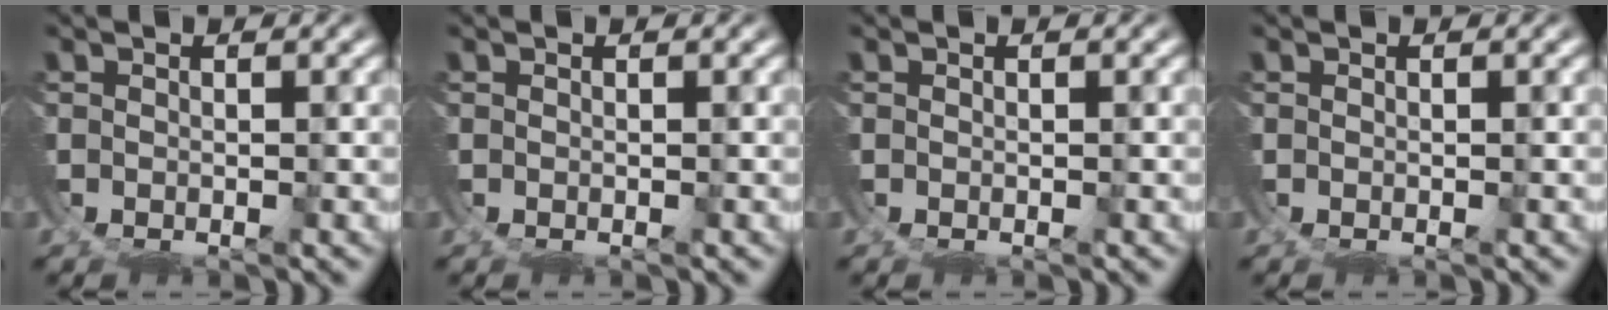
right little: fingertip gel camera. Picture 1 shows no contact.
{"total": 0.0}
{"total": 0.0}
{"total": 0.0}